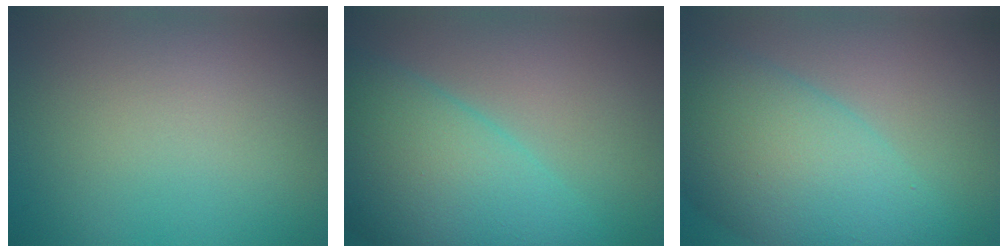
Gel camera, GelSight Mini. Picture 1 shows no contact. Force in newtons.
{"total": 11.0, "press": 11.0, "slide": 0.4}
{"total": 10.3, "press": 10.3, "slide": 0.4}